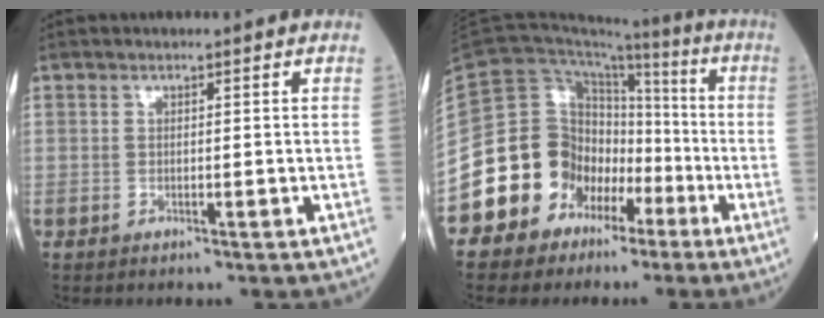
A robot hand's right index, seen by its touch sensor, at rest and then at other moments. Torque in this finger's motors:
{"motor_torque": [2.14, 0.00, 0.91, 0.09]}